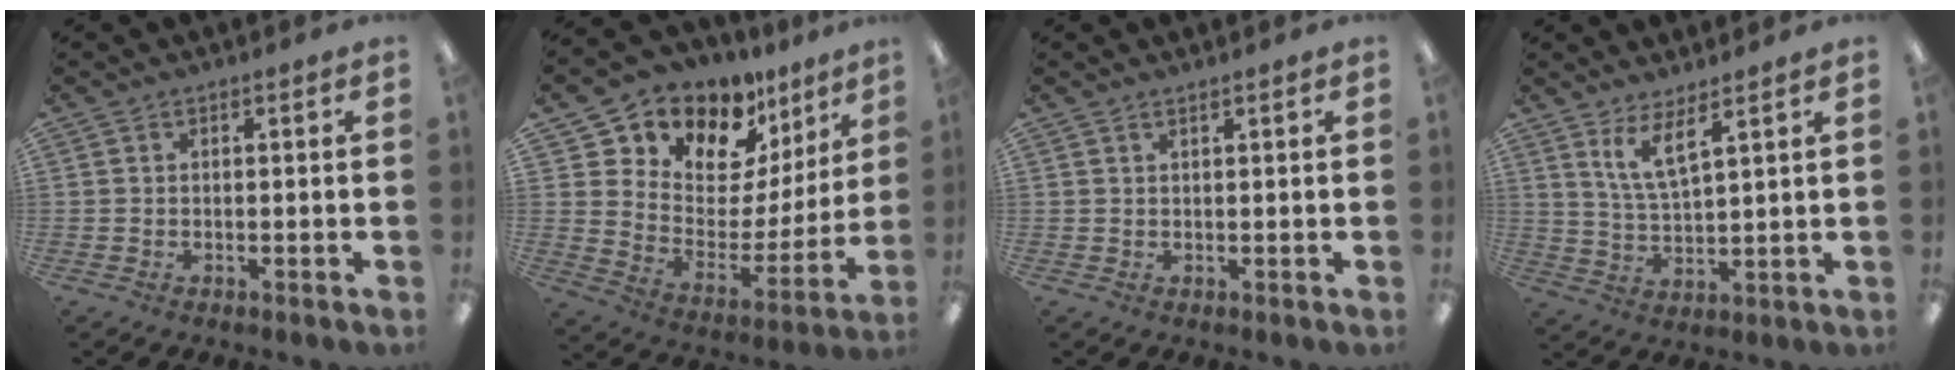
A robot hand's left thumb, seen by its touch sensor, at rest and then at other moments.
{"total": 11.7, "force": [9.9, 6.2, 0.8], "torque": [-0.029, -0.105, 0.180]}
{"total": 0.9, "force": [0.9, 0.0, 0.4], "torque": [-0.009, 0.000, 0.015]}
{"total": 7.3, "force": [5.3, 1.7, 4.7], "torque": [-0.107, -0.016, 0.094]}